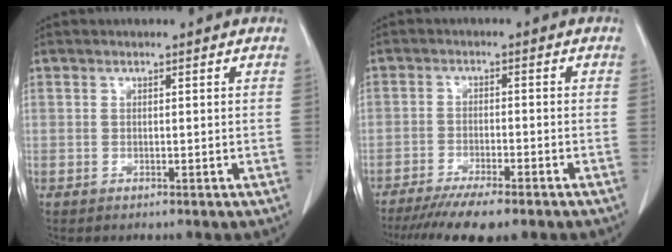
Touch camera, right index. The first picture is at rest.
{"total": 9.6, "force": [-7.6, 1.5, 5.7], "torque": [-0.084, -0.018, -0.120]}